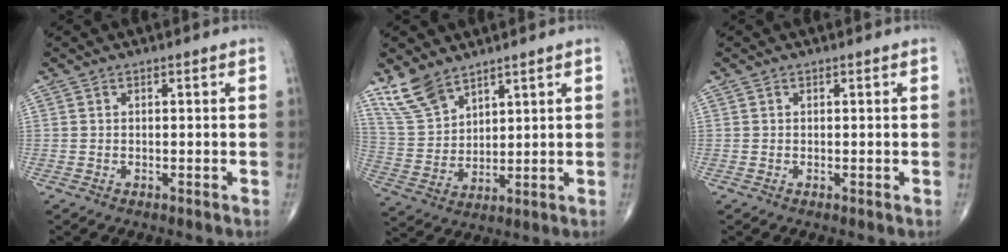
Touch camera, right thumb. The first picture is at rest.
{"total": 8.9, "force": [6.9, 4.2, 3.9], "torque": [-0.074, -0.026, 0.154]}
{"total": 0.0}